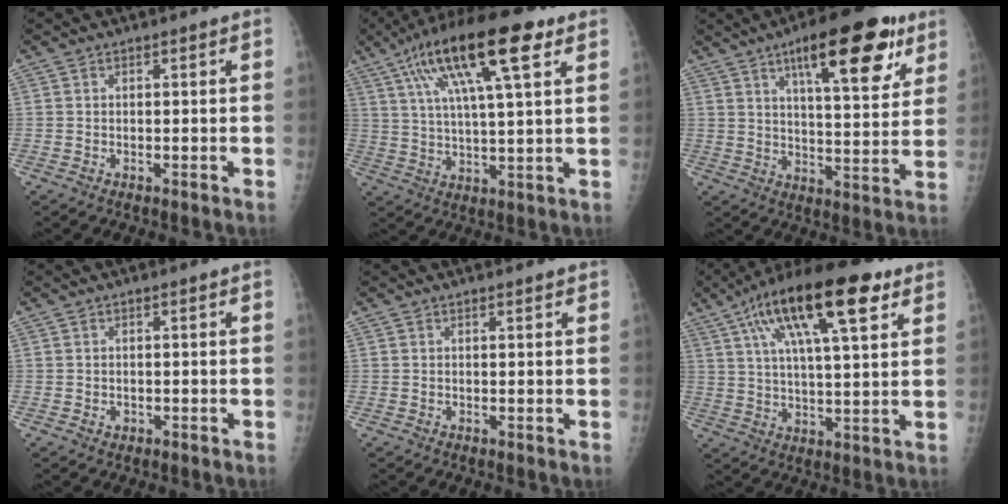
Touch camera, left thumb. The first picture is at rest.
{"total": 18.9, "force": [9.0, 4.8, 15.9], "torque": [-0.273, 0.001, 0.149]}
{"total": 18.4, "force": [10.0, 5.9, 14.3], "torque": [-0.168, -0.035, 0.145]}
{"total": 0.9, "force": [-0.2, 0.8, 0.4], "torque": [-0.003, 0.001, 0.000]}
{"total": 0.9, "force": [0.7, 0.2, 0.5], "torque": [-0.005, -0.002, 0.009]}
{"total": 20.3, "force": [9.9, 6.4, 16.5], "torque": [-0.268, -0.004, 0.160]}